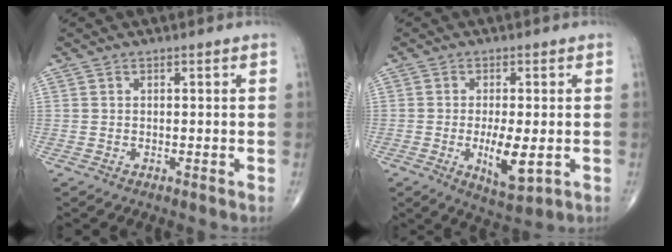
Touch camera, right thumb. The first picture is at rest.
{"total": 7.7, "force": [-1.6, 2.8, 7.0], "torque": [-0.118, -0.018, -0.020]}